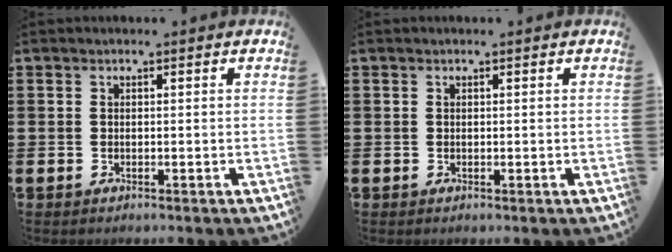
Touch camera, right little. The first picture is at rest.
{"total": 0.0}